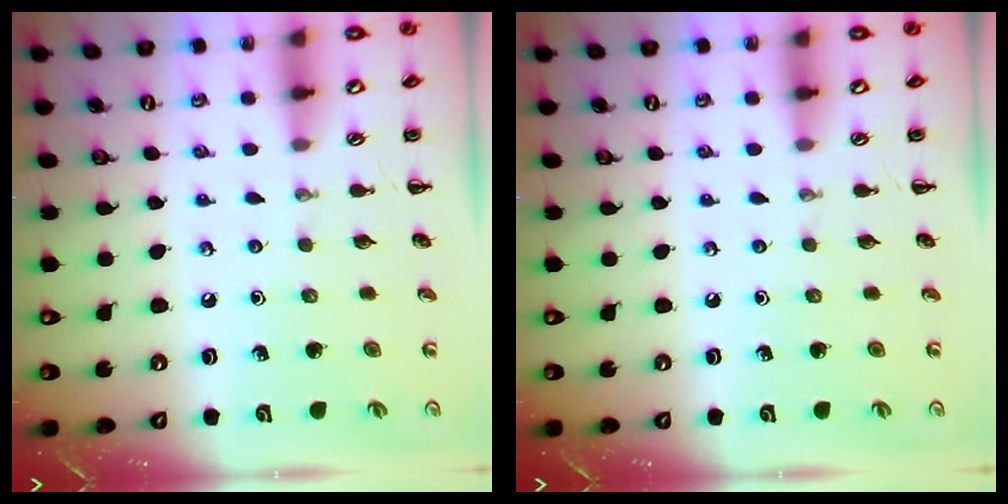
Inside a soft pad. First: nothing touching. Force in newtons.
{"total": 0.0}